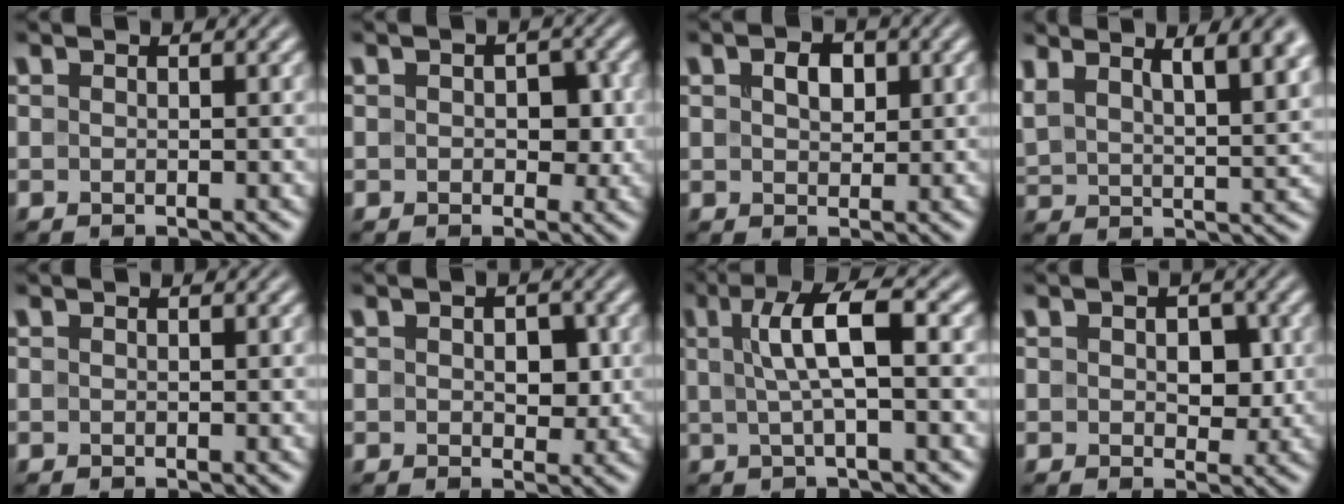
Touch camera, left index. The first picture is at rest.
{"total": 2.3, "force": [0.0, 1.6, 1.7], "torque": [-0.023, -0.002, -0.002]}
{"total": 2.3, "force": [0.7, 1.6, 1.5], "torque": [-0.030, 0.002, 0.013]}
{"total": 10.9, "force": [6.0, 4.7, 7.8], "torque": [-0.109, 0.035, 0.083]}
{"total": 0.0}
{"total": 2.4, "force": [0.2, 1.5, 1.9], "torque": [-0.027, -0.001, 0.004]}
{"total": 5.1, "force": [0.8, 1.2, 4.9], "torque": [-0.089, 0.012, 0.012]}
{"total": 2.7, "force": [0.2, 1.7, 2.1], "torque": [-0.030, -0.002, 0.005]}